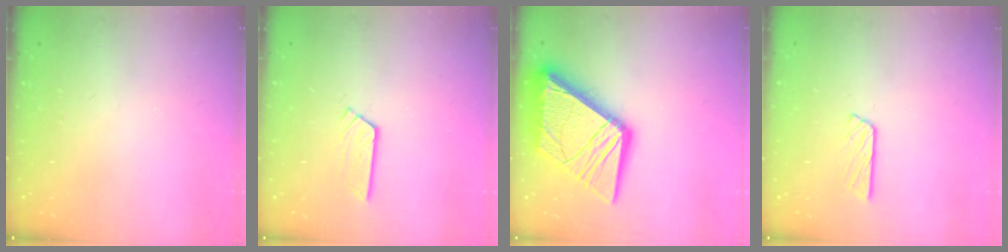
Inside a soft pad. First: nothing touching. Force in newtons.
{"total": 5.3, "press": 5.3, "slide": 0.2}
{"total": 24.9, "press": 24.8, "slide": 2.8}
{"total": 3.6, "press": 3.6, "slide": 0.4}